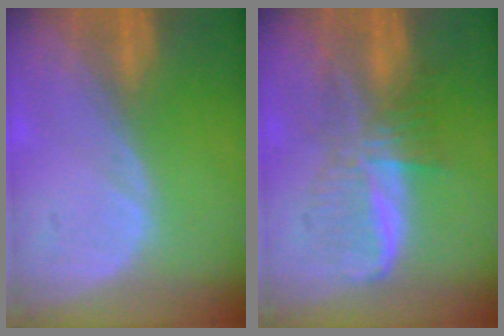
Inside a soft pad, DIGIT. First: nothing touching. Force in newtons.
{"total": 6.2, "press": 6.2, "slide": 0.4}